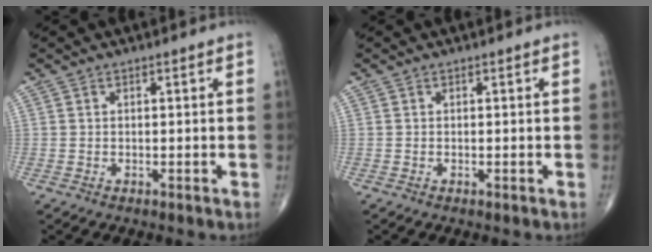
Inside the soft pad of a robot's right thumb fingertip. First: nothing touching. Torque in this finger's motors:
{"motor_torque": [0.02, -0.27, 0.15, 0.08, 0.00]}